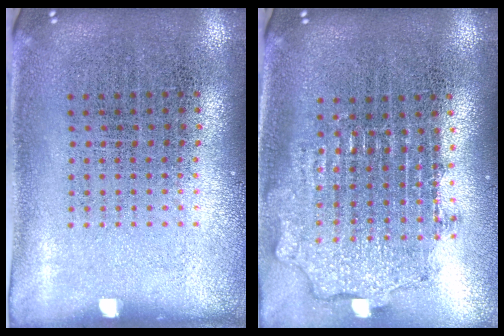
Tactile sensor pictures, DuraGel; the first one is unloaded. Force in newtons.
{"total": 1.9, "press": 1.5, "slide": 1.2}